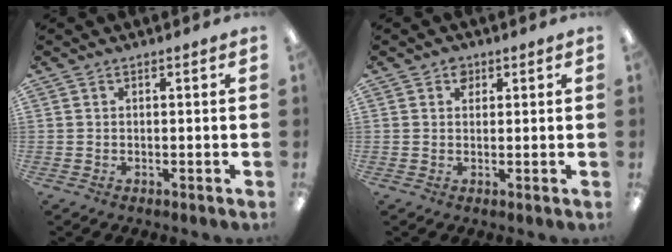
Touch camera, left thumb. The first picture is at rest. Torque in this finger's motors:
{"motor_torque": [0.75, 0.03, -0.01, -0.17, 0.00]}